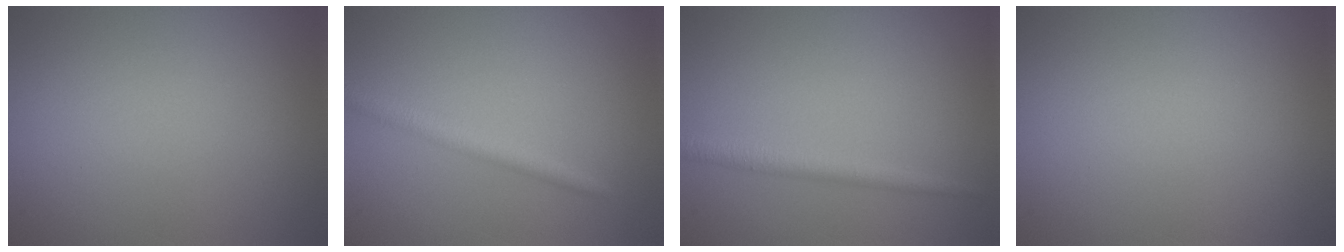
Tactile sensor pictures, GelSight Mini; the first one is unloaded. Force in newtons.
{"total": 2.0, "press": 2.0, "slide": 0.1}
{"total": 1.9, "press": 1.9, "slide": 0.0}
{"total": 0.0}